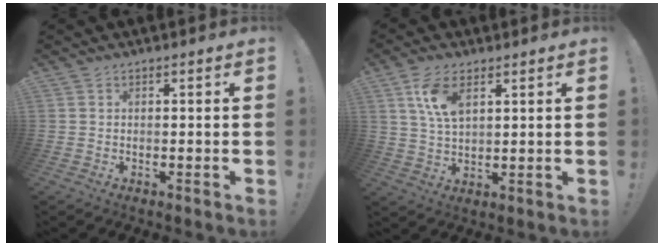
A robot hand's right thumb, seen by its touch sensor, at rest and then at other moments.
{"total": 8.7, "force": [4.1, 4.4, 6.2], "torque": [-0.119, -0.008, 0.075]}